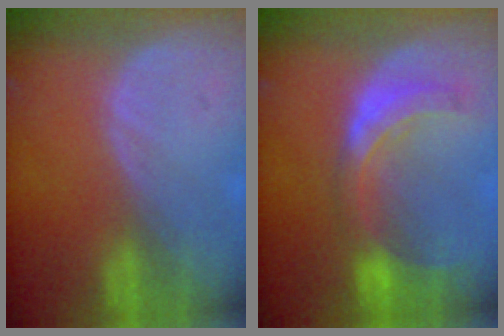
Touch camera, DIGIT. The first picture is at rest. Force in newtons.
{"total": 8.2, "press": 7.2, "slide": 3.8}